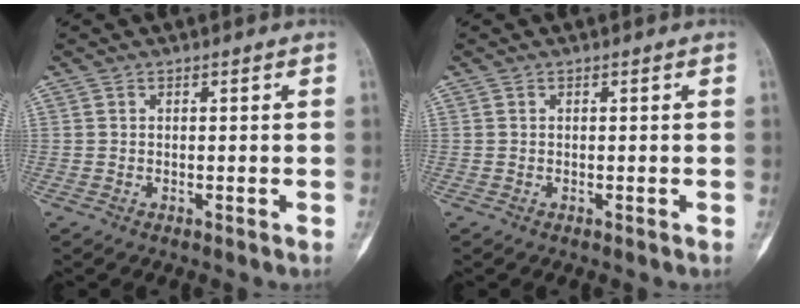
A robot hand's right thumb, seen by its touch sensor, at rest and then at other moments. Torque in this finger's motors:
{"motor_torque": [0.01, 0.01, 0.04, -0.04, 0.00]}